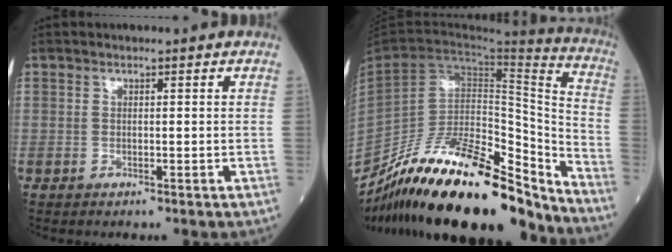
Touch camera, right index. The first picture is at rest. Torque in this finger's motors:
{"motor_torque": [1.11, -1.03, 0.42, 0.13]}